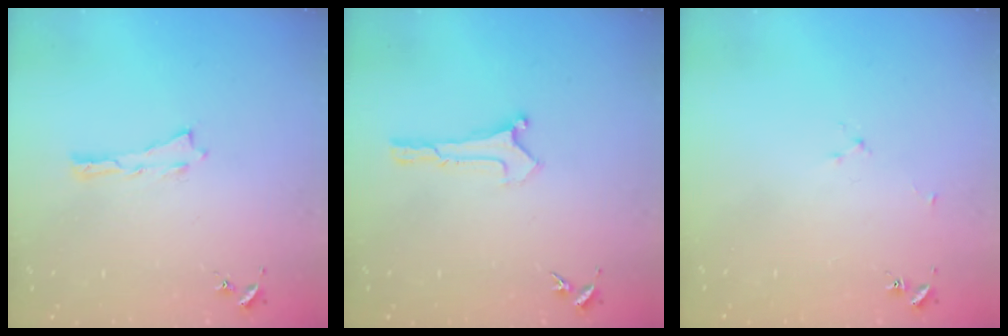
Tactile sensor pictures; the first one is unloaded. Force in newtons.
{"total": 0.0}
{"total": 1.9, "press": 1.9, "slide": 0.3}